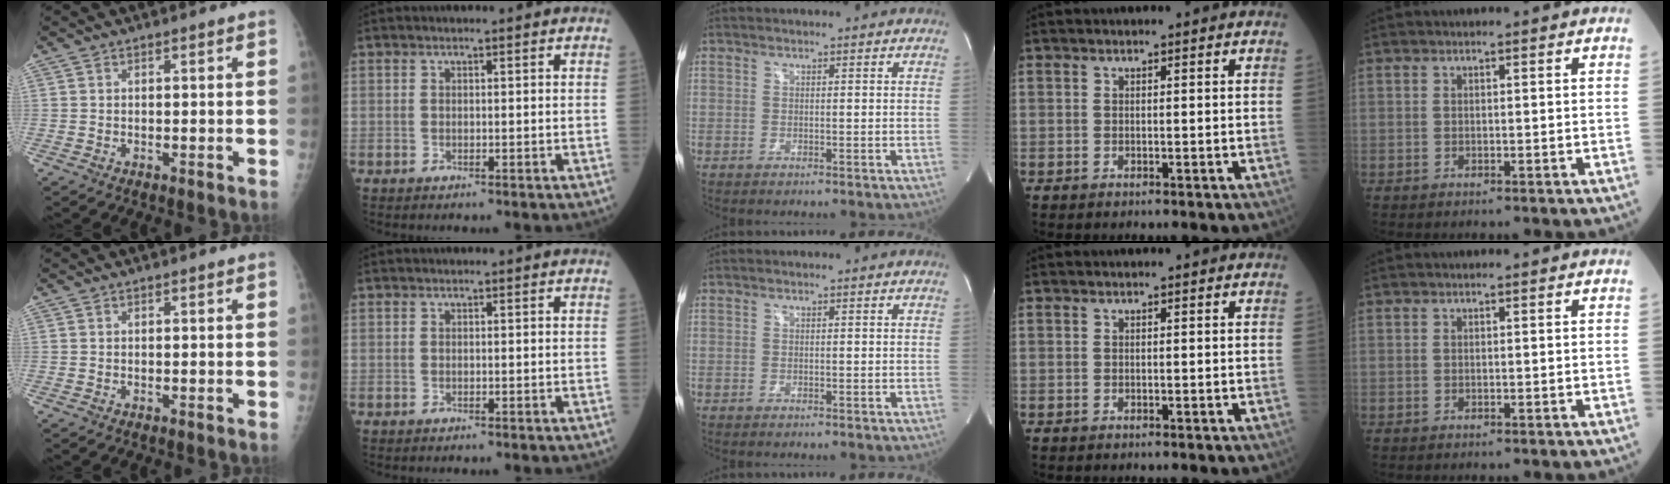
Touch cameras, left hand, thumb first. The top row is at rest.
{}